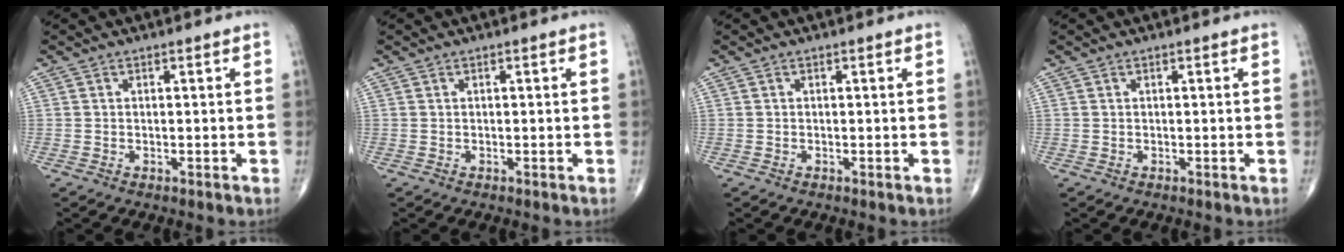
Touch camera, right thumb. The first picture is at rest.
{"total": 0.0}
{"total": 0.0}
{"total": 0.0}